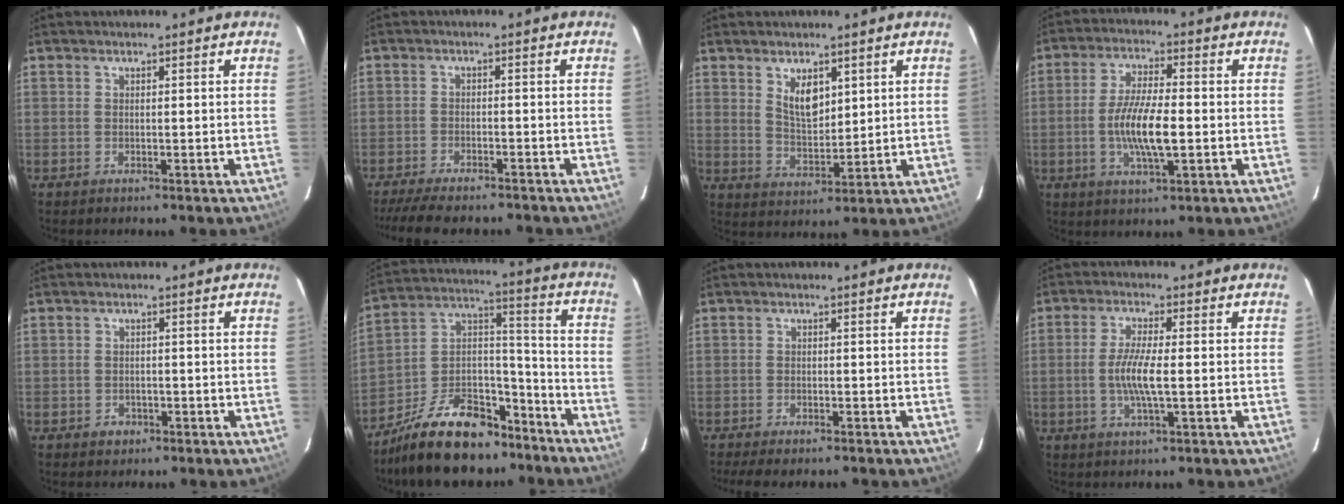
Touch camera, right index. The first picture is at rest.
{"total": 9.9, "force": [-8.5, 2.1, 4.7], "torque": [-0.112, -0.026, -0.136]}
{"total": 6.2, "force": [3.0, 3.1, 4.5], "torque": [-0.074, -0.002, 0.060]}
{"total": 9.9, "force": [-1.8, 2.5, 9.4], "torque": [-0.184, -0.003, -0.034]}
{"total": 2.4, "force": [-1.1, 2.1, 0.4], "torque": [-0.010, 0.003, -0.015]}
{"total": 21.0, "force": [-14.9, 10.4, 10.6], "torque": [-0.206, 0.050, -0.228]}
{"total": 5.2, "force": [-4.3, 1.2, 2.7], "torque": [-0.066, -0.019, -0.071]}
{"total": 6.3, "force": [-0.9, 0.7, 6.2], "torque": [-0.119, -0.004, -0.020]}